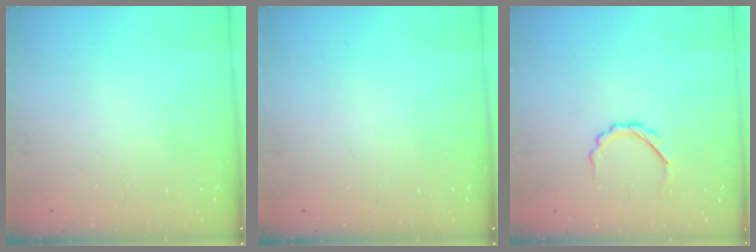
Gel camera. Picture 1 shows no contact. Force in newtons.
{"total": 0.0}
{"total": 4.9, "press": 4.8, "slide": 1.1}